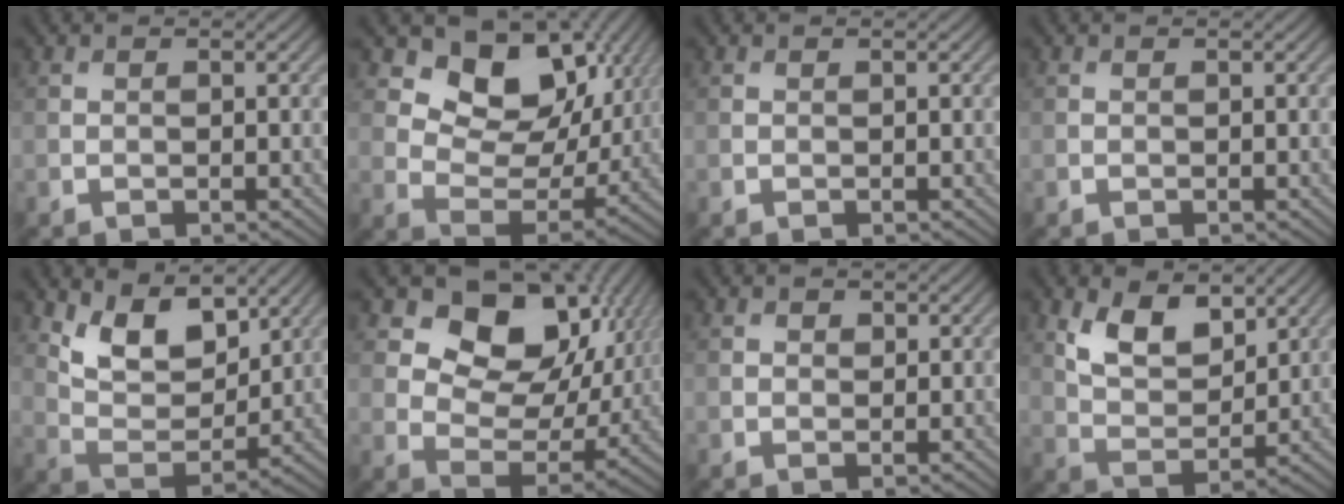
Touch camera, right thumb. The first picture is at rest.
{"total": 12.0, "force": [5.9, 7.9, 6.9], "torque": [-0.124, -0.006, 0.101]}
{"total": 0.0}
{"total": 0.0}
{"total": 8.5, "force": [5.2, 4.2, 5.2], "torque": [-0.107, -0.016, 0.095]}
{"total": 13.7, "force": [5.8, 9.3, 8.3], "torque": [-0.136, -0.003, 0.096]}
{"total": 0.8, "force": [0.4, 0.6, 0.2], "torque": [-0.002, -0.004, 0.005]}
{"total": 7.6, "force": [4.0, 4.1, 5.0], "torque": [-0.101, -0.013, 0.072]}